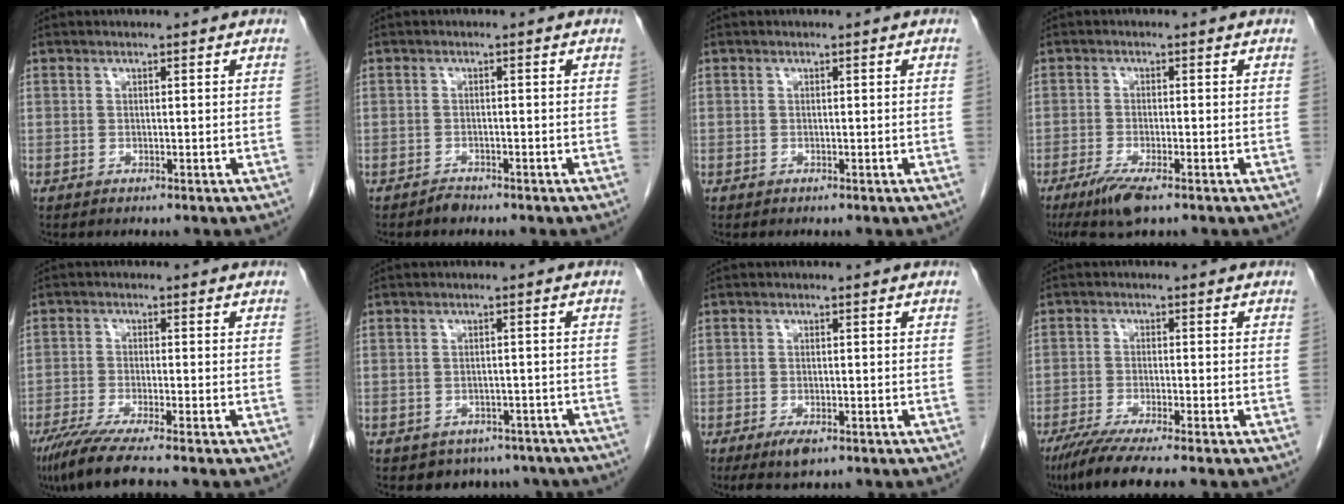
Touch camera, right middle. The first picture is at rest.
{"total": 1.1, "force": [-1.0, 0.3, 0.1], "torque": [-0.004, 0.000, -0.018]}
{"total": 0.0}
{"total": 5.5, "force": [-3.7, 0.8, 4.1], "torque": [-0.080, -0.015, -0.064]}
{"total": 7.8, "force": [-6.2, -0.7, 4.6], "torque": [-0.072, -0.026, -0.107]}
{"total": 7.4, "force": [-5.6, 4.6, 1.3], "torque": [-0.009, 0.006, -0.057]}
{"total": 3.0, "force": [-1.8, 1.0, 2.2], "torque": [-0.044, -0.004, -0.027]}
{"total": 7.9, "force": [-6.2, -0.2, 4.9], "torque": [-0.075, -0.021, -0.102]}